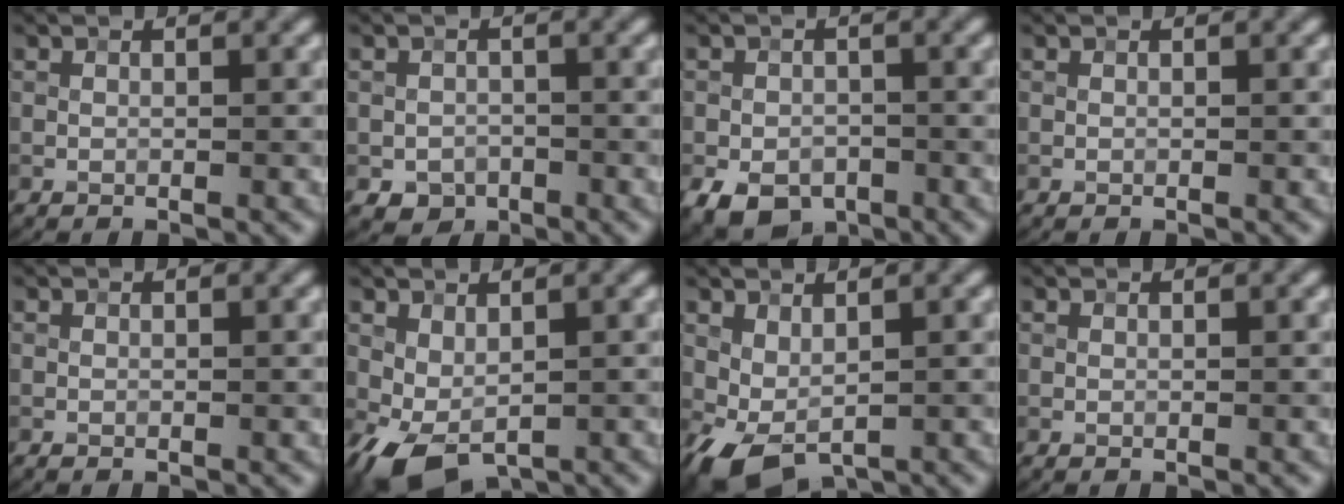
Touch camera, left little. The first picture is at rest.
{"total": 1.9, "force": [-0.8, 1.6, 0.6], "torque": [-0.008, -0.002, -0.015]}
{"total": 4.6, "force": [-2.1, 3.3, 2.3], "torque": [-0.045, -0.012, -0.034]}
{"total": 0.0}
{"total": 0.0}
{"total": 3.1, "force": [-0.5, 1.9, 2.4], "torque": [-0.053, -0.001, -0.003]}
{"total": 2.7, "force": [0.0, 1.6, 2.2], "torque": [-0.050, -0.003, 0.006]}
{"total": 0.0}